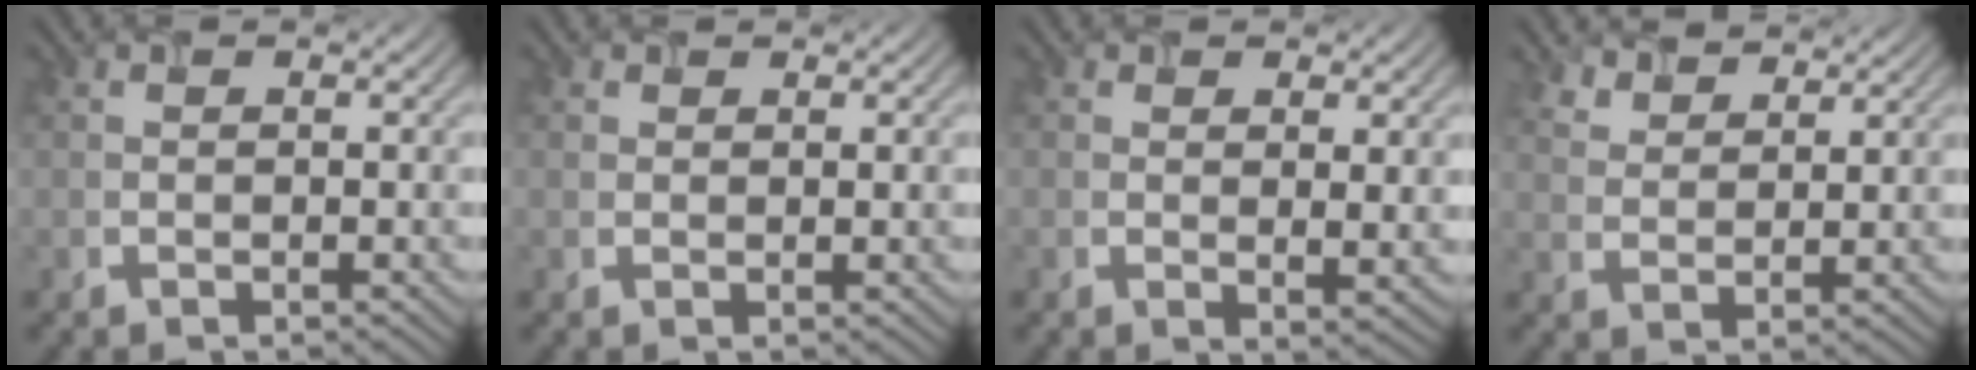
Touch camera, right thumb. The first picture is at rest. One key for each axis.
{"total": 0.6, "fx": 0.5, "fy": 0.2, "fz": 0.1, "tx": -0.003, "ty": -0.005, "tz": 0.018}
{"total": 2.1, "fx": 0.8, "fy": 0.5, "fz": 1.9, "tx": -0.033, "ty": -0.011, "tz": 0.025}
{"total": 3.2, "fx": 3.1, "fy": 0.9, "fz": 0.3, "tx": -0.017, "ty": -0.003, "tz": 0.078}